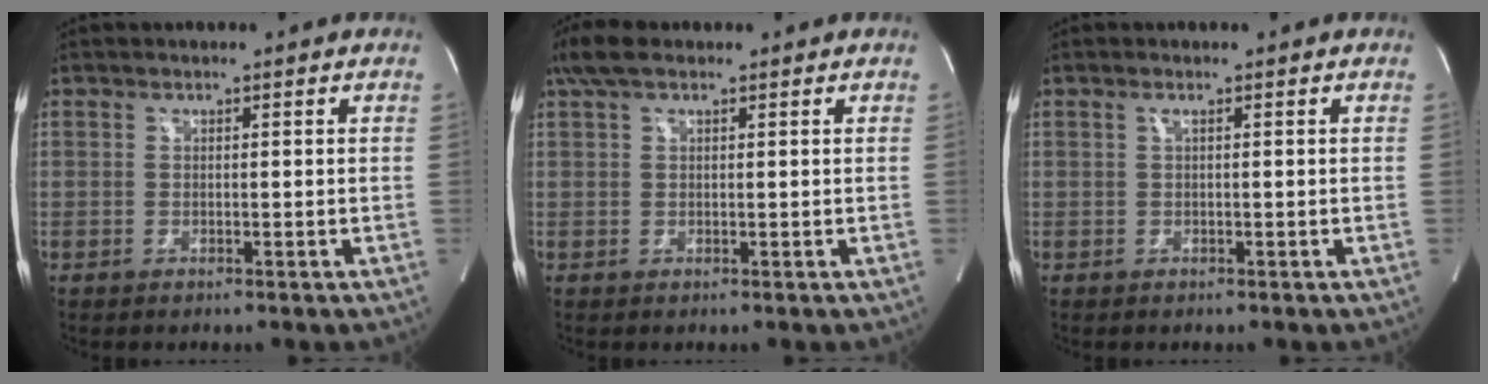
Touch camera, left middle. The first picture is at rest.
{"total": 4.1, "force": [2.8, 1.5, 2.7], "torque": [-0.068, 0.031, 0.057]}
{"total": 0.6, "force": [0.2, -0.1, 0.5], "torque": [-0.012, 0.002, 0.004]}